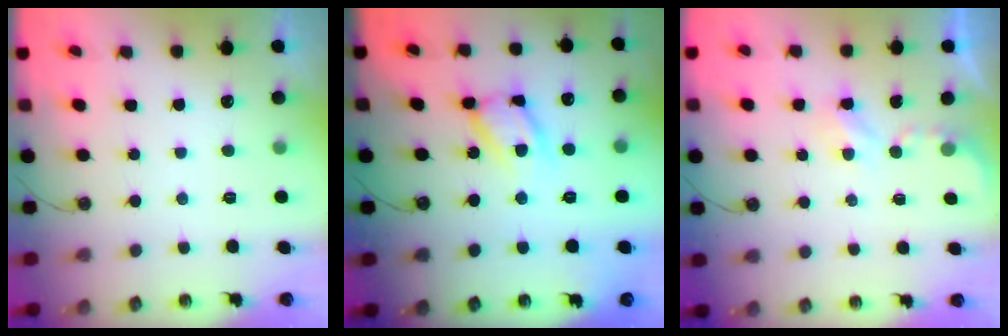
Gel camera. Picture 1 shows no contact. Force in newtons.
{"total": 14.0, "press": 14.0, "slide": 0.7}
{"total": 2.7, "press": 2.7, "slide": 0.5}